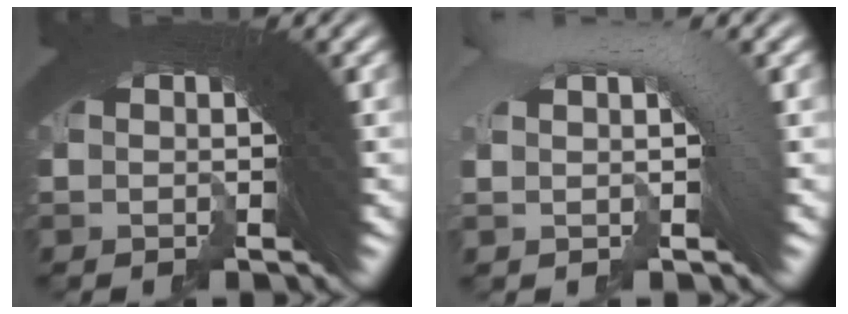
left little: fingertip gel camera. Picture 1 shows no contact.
{"total": 2.6, "force": [1.2, 0.4, 2.3], "torque": [-0.034, 0.031, 0.014]}